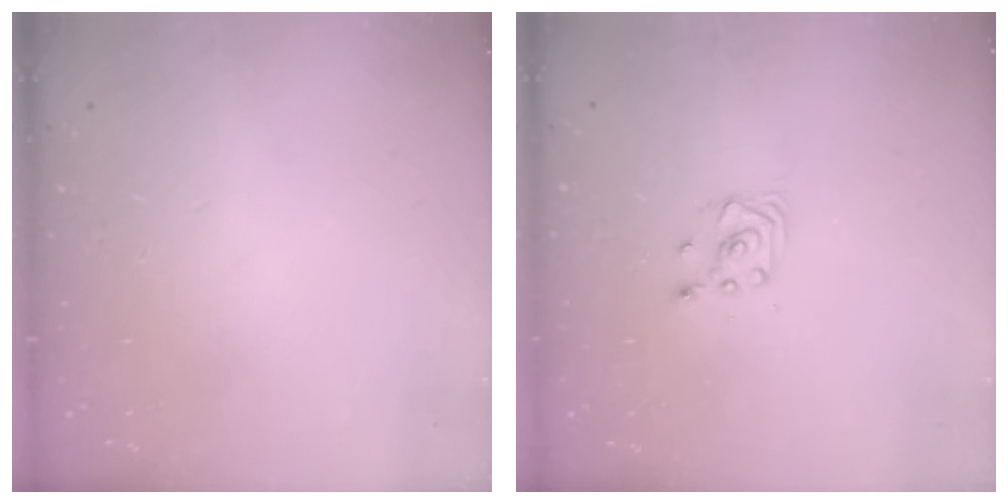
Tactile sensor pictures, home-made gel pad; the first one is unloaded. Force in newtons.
{"total": 2.9, "press": 2.9, "slide": 0.4}